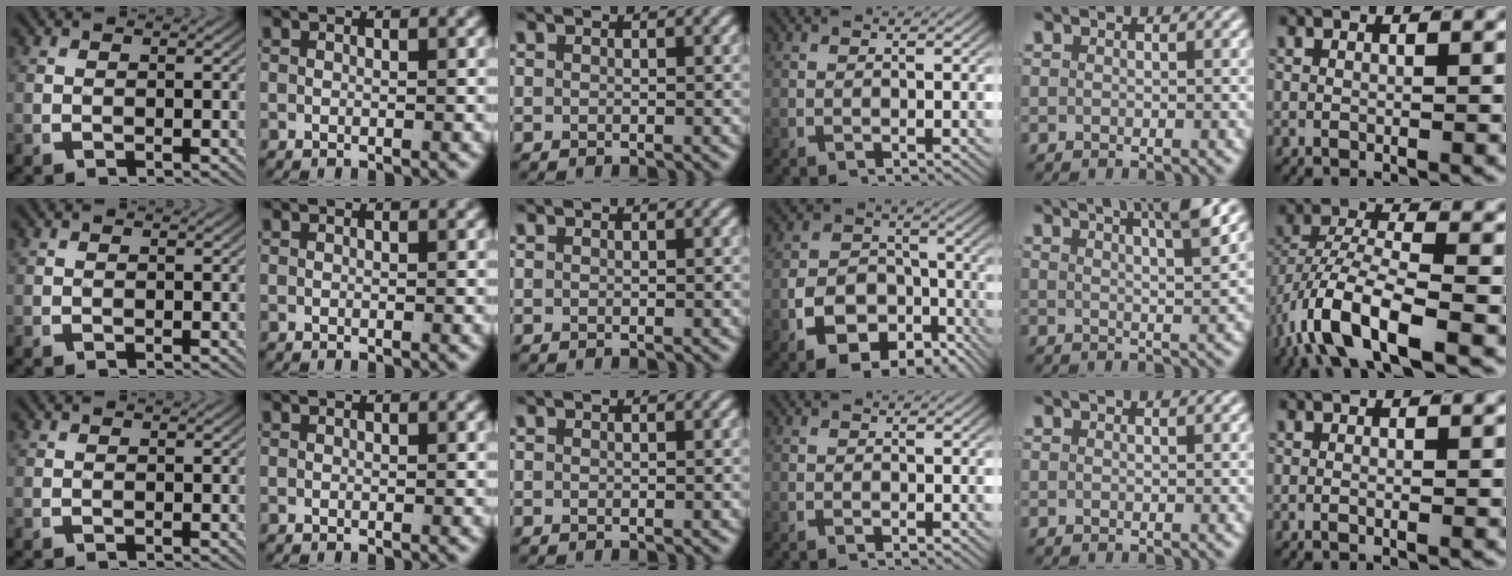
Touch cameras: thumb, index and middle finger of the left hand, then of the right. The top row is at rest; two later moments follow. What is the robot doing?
{"motion": "lift_and_place", "object": "jacket"}